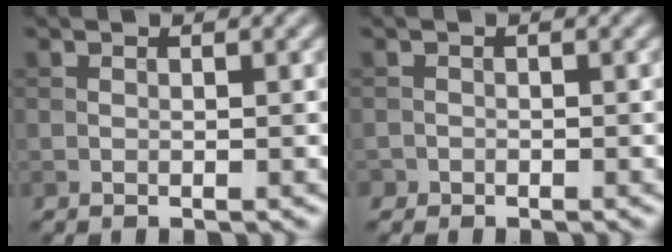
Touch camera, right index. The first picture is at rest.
{"total": 0.8, "force": [-0.6, 0.6, -0.1], "torque": [0.009, -0.001, -0.011]}